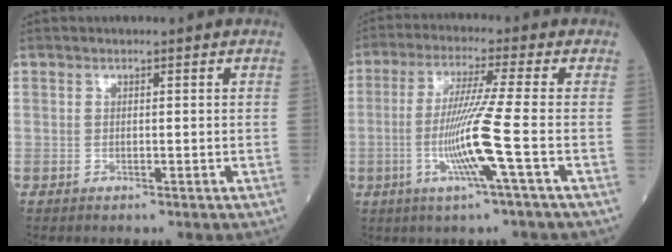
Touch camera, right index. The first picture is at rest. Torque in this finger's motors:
{"motor_torque": [0.51, -0.11, 0.29, 0.19]}